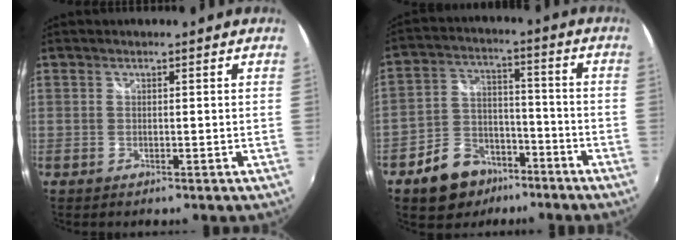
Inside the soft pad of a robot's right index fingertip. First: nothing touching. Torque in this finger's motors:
{"motor_torque": [0.82, -0.80, 0.43, 0.05]}